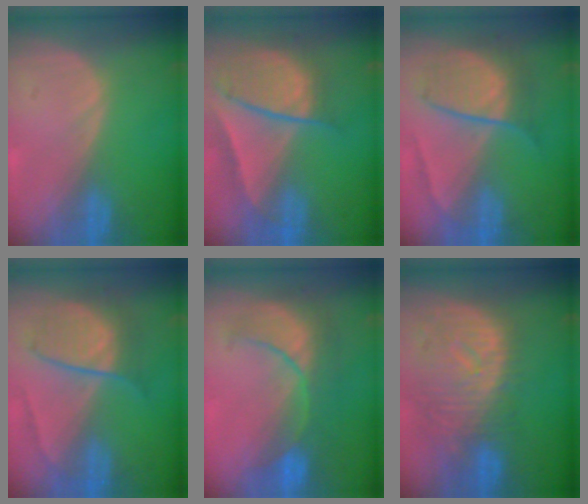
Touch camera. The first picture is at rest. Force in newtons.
{"total": 9.5, "press": 8.2, "slide": 4.8}
{"total": 7.3, "press": 7.3, "slide": 0.2}
{"total": 6.7, "press": 6.7, "slide": 0.1}
{"total": 8.4, "press": 8.3, "slide": 1.6}
{"total": 11.1, "press": 9.8, "slide": 5.2}